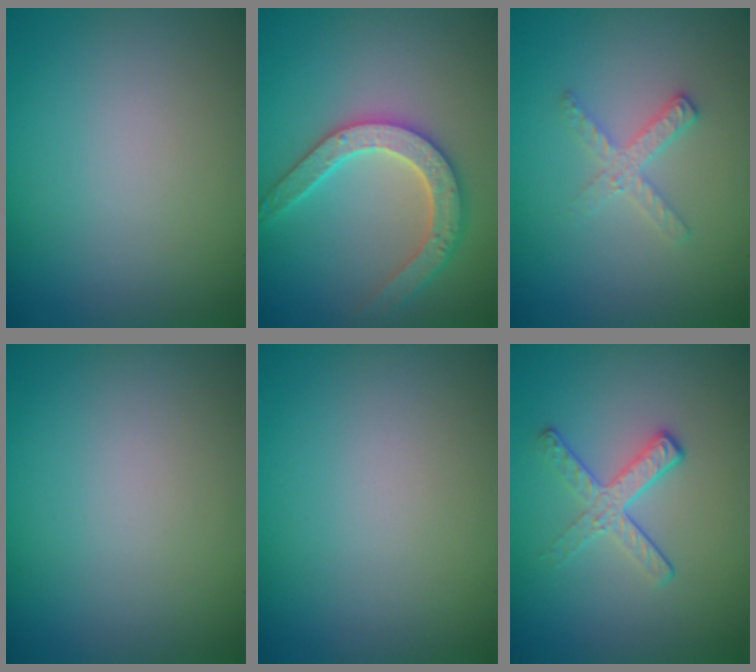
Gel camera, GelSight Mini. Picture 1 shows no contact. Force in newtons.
{"total": 4.0, "press": 3.9, "slide": 0.9}
{"total": 2.0, "press": 2.0, "slide": 0.2}
{"total": 0.0}
{"total": 0.0}
{"total": 2.4, "press": 1.7, "slide": 1.7}